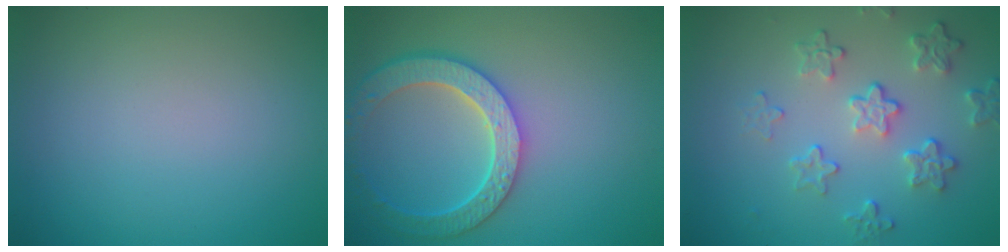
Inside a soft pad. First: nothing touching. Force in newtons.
{"total": 5.9, "press": 5.0, "slide": 3.2}
{"total": 4.1, "press": 3.2, "slide": 2.6}